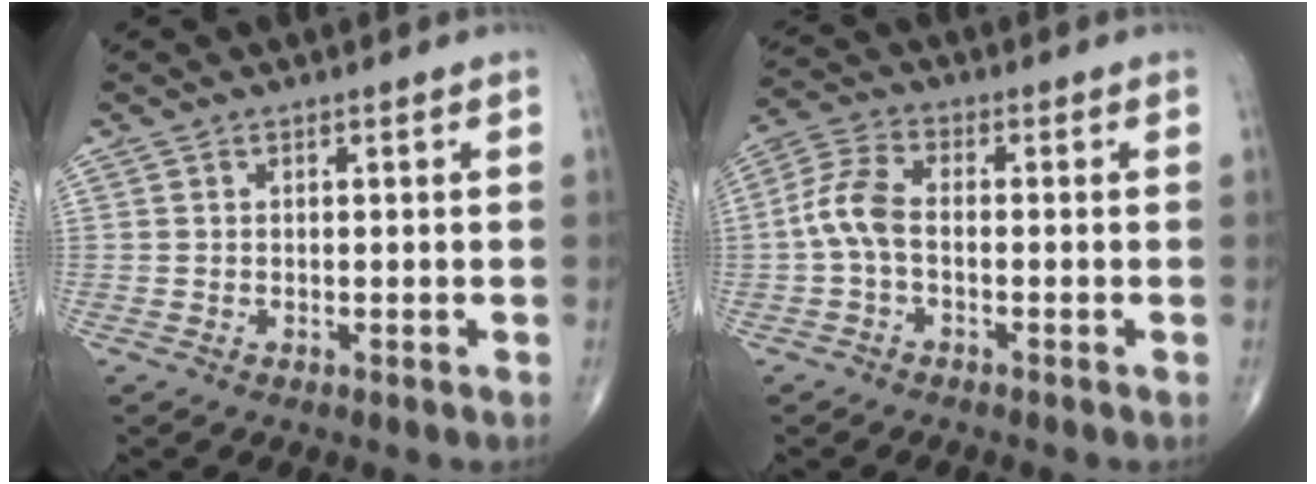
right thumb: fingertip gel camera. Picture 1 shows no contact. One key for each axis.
{"total": 6.5, "fx": -1.0, "fy": 3.4, "fz": 5.4, "tx": -0.124, "ty": 0.020, "tz": -0.030}